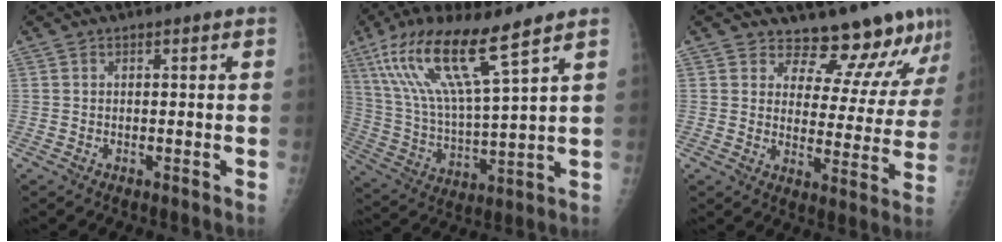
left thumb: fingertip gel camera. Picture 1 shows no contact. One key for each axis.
{"total": 18.1, "fx": 10.2, "fy": 2.5, "fz": 14.7, "tx": -0.301, "ty": -0.035, "tz": 0.200}
{"total": 12.6, "fx": 11.9, "fy": 3.4, "fz": 2.2, "tx": 0.016, "ty": -0.096, "tz": 0.149}